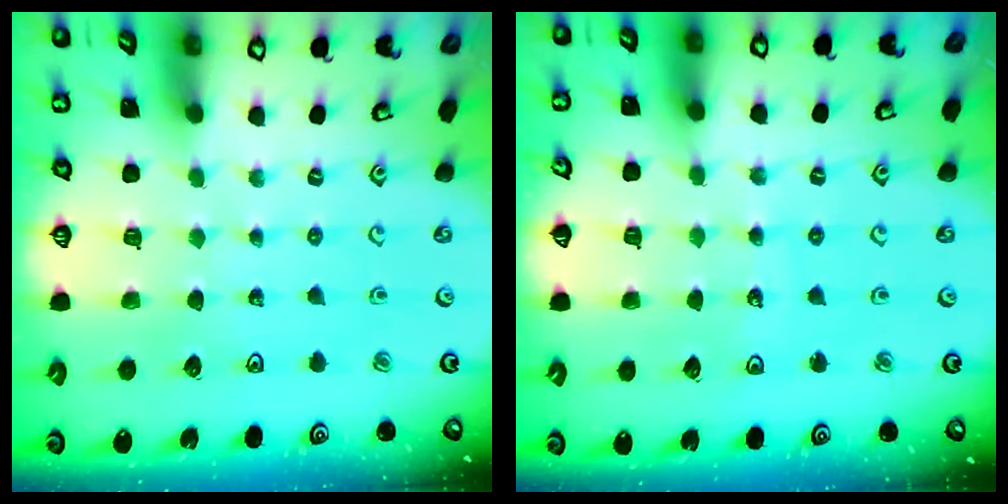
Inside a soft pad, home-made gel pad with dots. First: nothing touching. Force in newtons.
{"total": 5.1, "press": 5.1, "slide": 0.5}